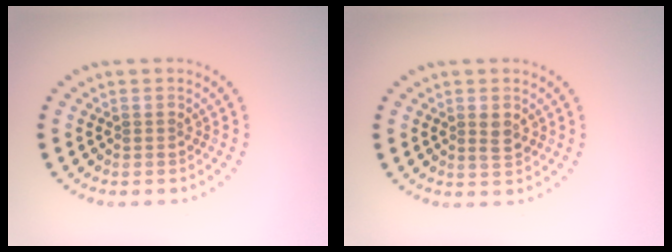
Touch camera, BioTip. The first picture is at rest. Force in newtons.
{"total": 1.5, "press": 1.5, "slide": 0.3}